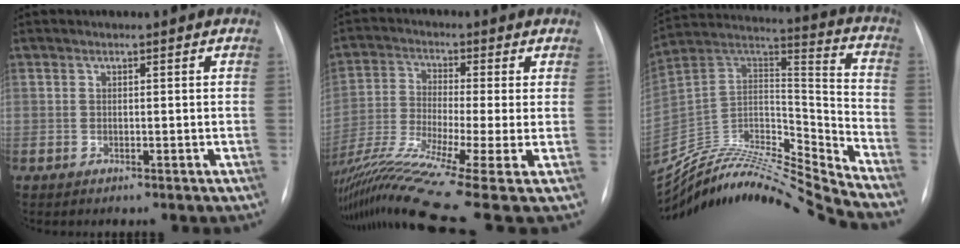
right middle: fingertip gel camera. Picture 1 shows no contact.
{"total": 16.0, "force": [-10.4, -1.2, 12.1], "torque": [-0.246, -0.038, -0.188]}
{"total": 25.0, "force": [-24.0, -0.4, 7.1], "torque": [-0.152, 0.015, -0.401]}